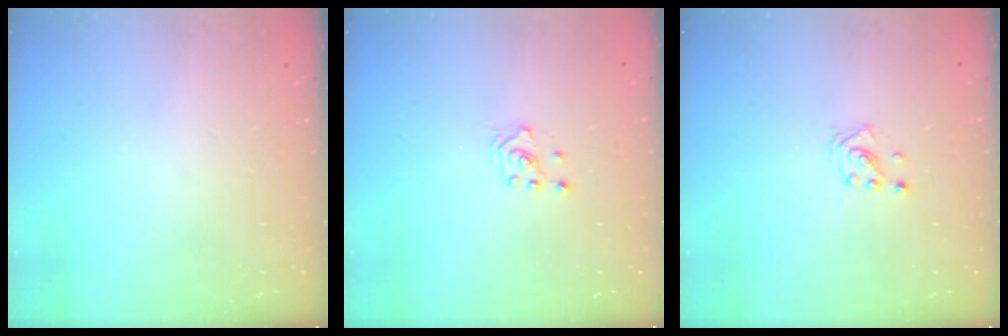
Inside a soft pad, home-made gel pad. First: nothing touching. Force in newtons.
{"total": 2.0, "press": 2.0, "slide": 0.2}
{"total": 1.3, "press": 1.3, "slide": 0.1}